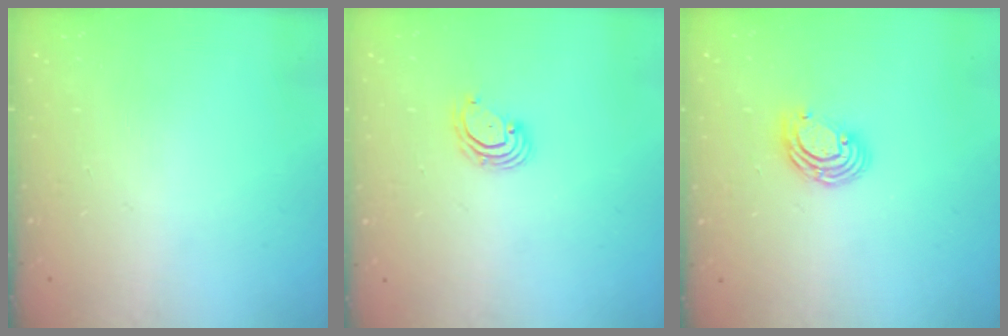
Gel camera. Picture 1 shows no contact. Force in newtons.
{"total": 3.4, "press": 3.4, "slide": 0.0}
{"total": 7.5, "press": 7.4, "slide": 1.3}